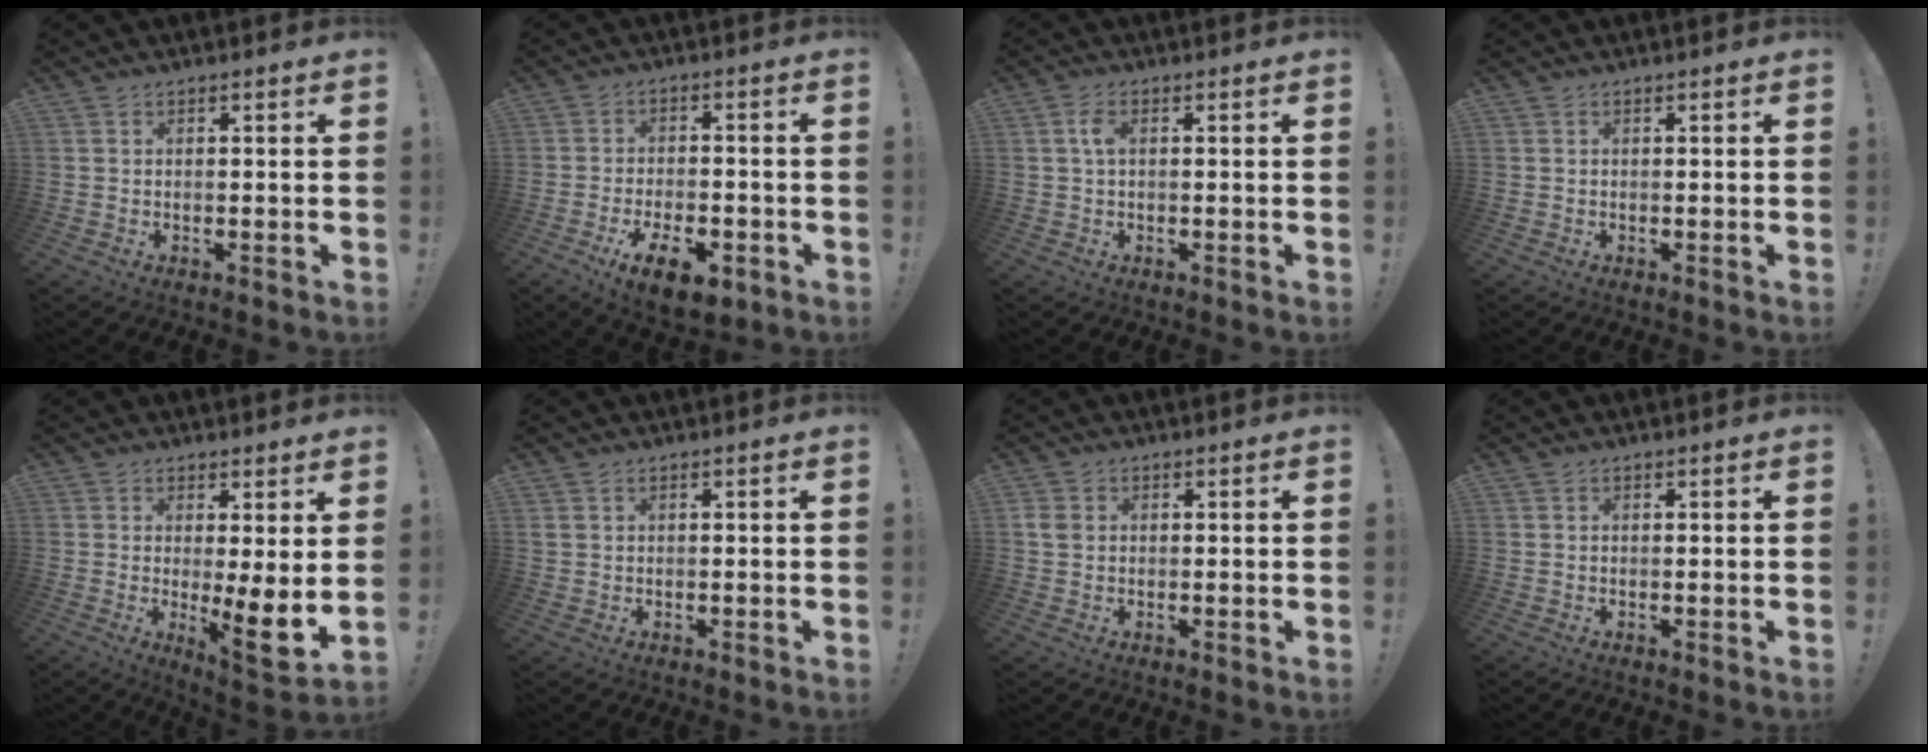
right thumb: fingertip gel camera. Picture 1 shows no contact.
{"total": 11.1, "force": [-6.2, 4.7, 7.9], "torque": [-0.112, 0.033, -0.101]}
{"total": 3.2, "force": [0.6, 1.5, 2.8], "torque": [-0.053, 0.007, 0.010]}
{"total": 0.0}
{"total": 8.9, "force": [0.3, 0.8, 8.8], "torque": [-0.100, -0.038, 0.004]}
{"total": 1.6, "force": [0.9, 1.1, 0.8], "torque": [-0.014, 0.001, 0.017]}
{"total": 2.8, "force": [0.4, 2.2, 1.7], "torque": [-0.030, 0.006, 0.009]}
{"total": 0.0}